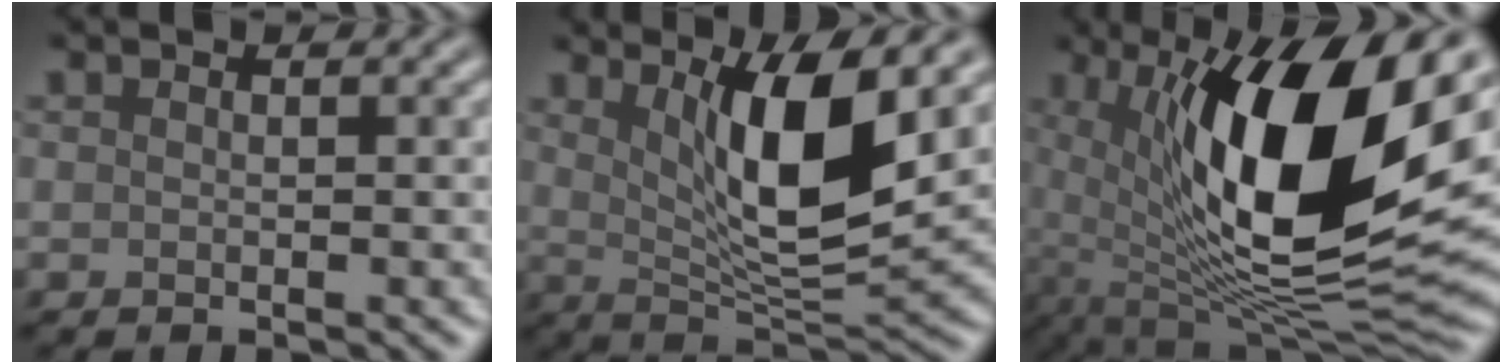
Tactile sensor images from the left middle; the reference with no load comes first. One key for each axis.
{"total": 8.5, "fx": 2.7, "fy": 2.2, "fz": 7.8, "tx": -0.123, "ty": -0.019, "tz": 0.052}
{"total": 15.5, "fx": 2.6, "fy": 5.9, "fz": 14.2, "tx": -0.232, "ty": -0.016, "tz": 0.040}